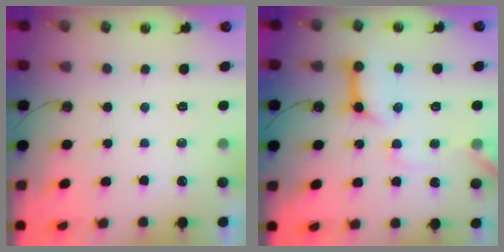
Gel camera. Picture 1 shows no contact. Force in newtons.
{"total": 13.0, "press": 12.9, "slide": 1.7}